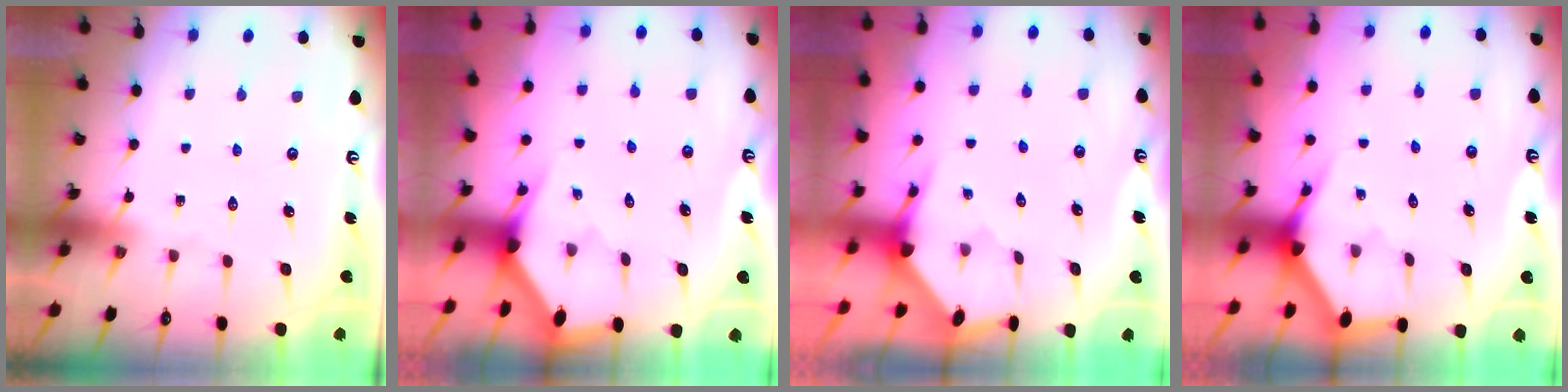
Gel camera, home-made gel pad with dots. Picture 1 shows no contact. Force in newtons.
{"total": 2.3, "press": 2.3, "slide": 0.1}
{"total": 3.5, "press": 3.5, "slide": 0.3}
{"total": 3.5, "press": 3.5, "slide": 0.3}